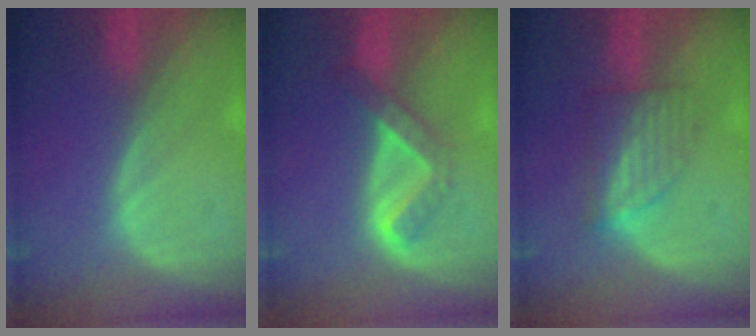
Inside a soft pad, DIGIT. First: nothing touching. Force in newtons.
{"total": 5.2, "press": 4.5, "slide": 2.6}
{"total": 6.2, "press": 5.5, "slide": 2.9}